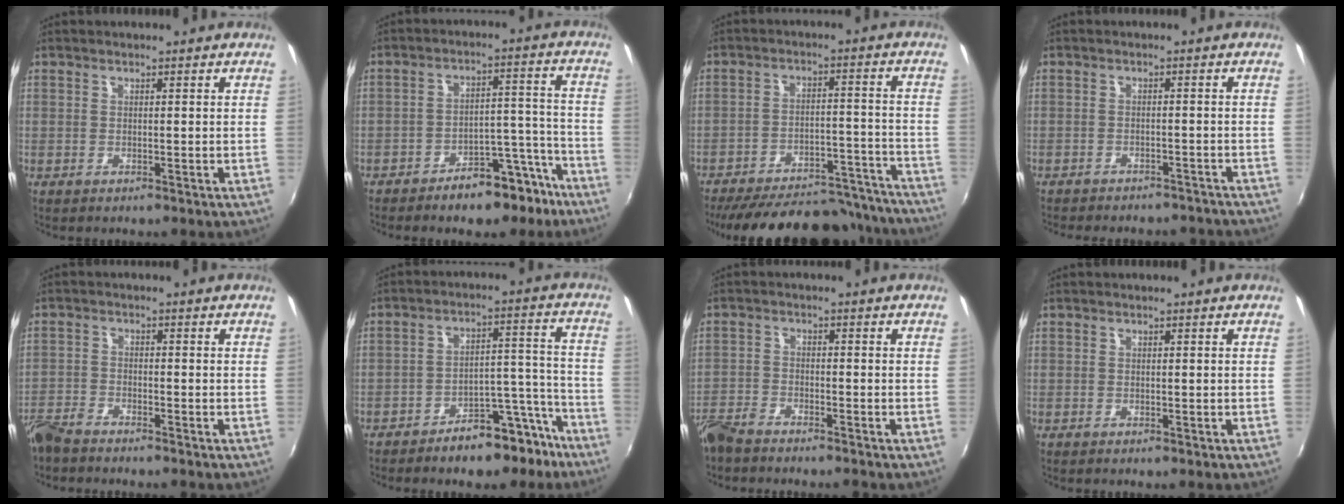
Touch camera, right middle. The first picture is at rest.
{"total": 10.8, "force": [-8.3, 4.6, 5.1], "torque": [-0.064, 0.043, -0.103]}
{"total": 28.1, "force": [-24.9, 8.4, 9.9], "torque": [-0.179, 0.036, -0.310]}
{"total": 12.6, "force": [-11.2, 3.9, 4.2], "torque": [-0.096, -0.001, -0.135]}
{"total": 5.5, "force": [-4.9, 1.5, 2.0], "torque": [-0.055, -0.013, -0.102]}
{"total": 11.4, "force": [-9.0, 4.5, 5.2], "torque": [-0.059, 0.048, -0.118]}
{"total": 6.1, "force": [-5.4, 1.8, 2.2], "torque": [-0.063, -0.013, -0.109]}
{"total": 0.0}